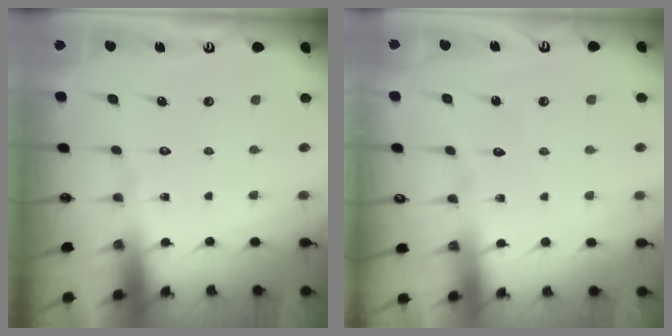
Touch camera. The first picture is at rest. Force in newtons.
{"total": 4.4, "press": 4.3, "slide": 0.4}